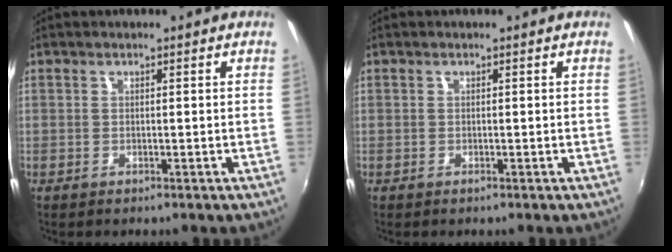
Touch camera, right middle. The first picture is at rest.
{"total": 0.0}